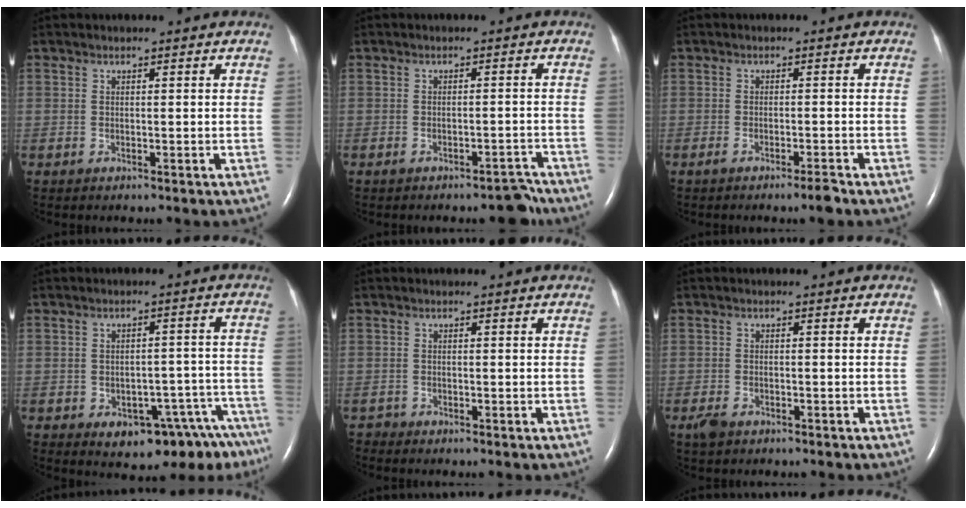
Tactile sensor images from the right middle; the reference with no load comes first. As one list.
[{"total": 3.0, "force": [-2.6, 1.1, 1.0], "torque": [-0.006, 0.013, -0.031]}, {"total": 2.1, "force": [-1.6, -0.1, 1.3], "torque": [-0.026, -0.003, -0.027]}, {"total": 12.3, "force": [-9.0, 5.3, 6.5], "torque": [-0.025, 0.038, -0.110]}, {"total": 0.7, "force": [-0.6, 0.0, -0.3], "torque": [0.002, -0.004, -0.012]}, {"total": 2.3, "force": [-1.6, 1.2, 1.2], "torque": [-0.031, -0.002, -0.023]}]